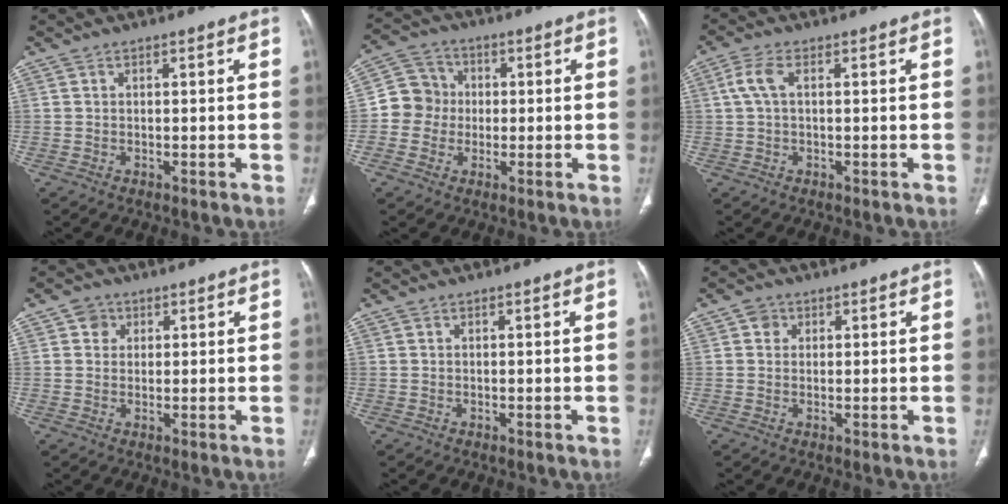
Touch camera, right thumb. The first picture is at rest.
{"total": 7.7, "force": [-0.4, 7.4, 2.2], "torque": [-0.007, 0.021, -0.019]}
{"total": 3.8, "force": [0.7, 1.8, 3.3], "torque": [-0.088, 0.013, 0.012]}
{"total": 2.9, "force": [1.1, 2.6, 0.8], "torque": [0.003, -0.002, 0.013]}
{"total": 0.0}
{"total": 2.2, "force": [0.8, 2.0, 0.6], "torque": [0.002, -0.001, 0.007]}